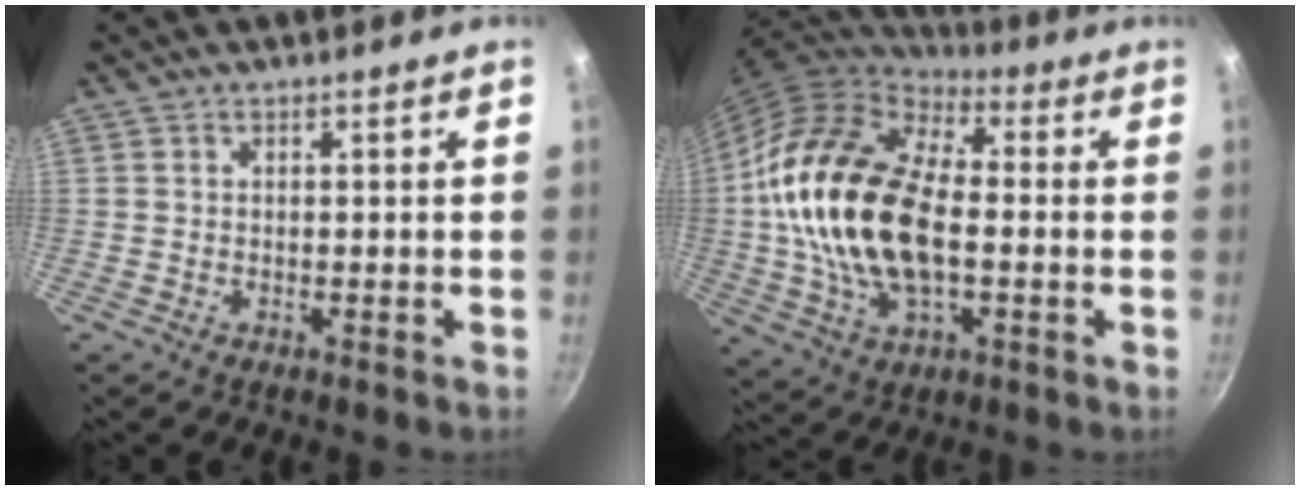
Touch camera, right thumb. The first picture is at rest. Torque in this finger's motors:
{"motor_torque": [-0.44, 2.80, 2.50, -0.28, 0.35]}